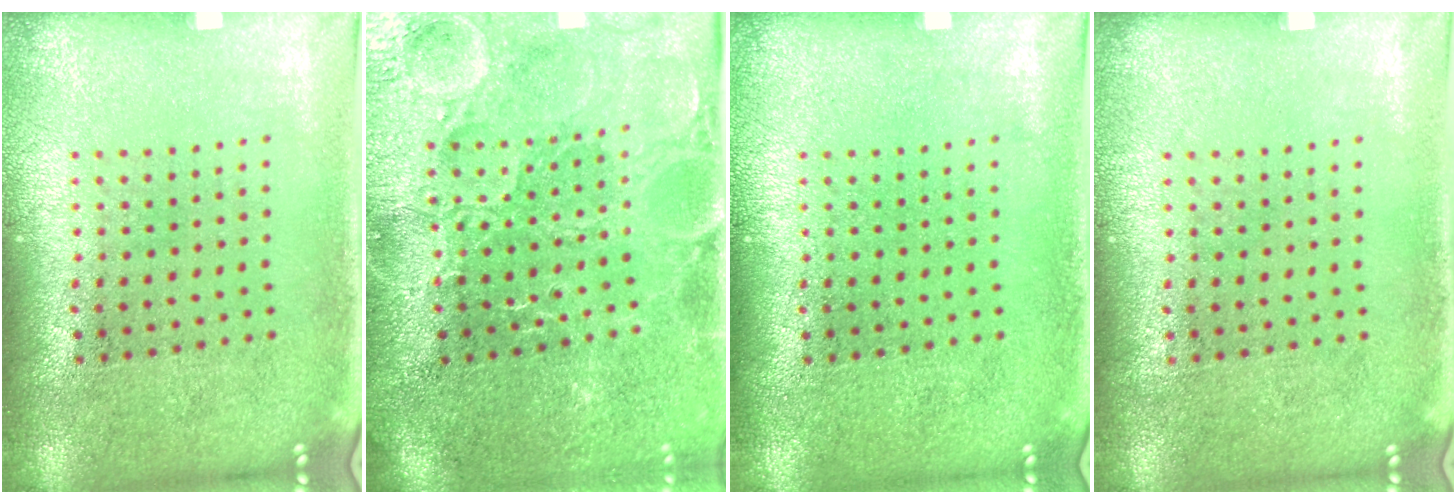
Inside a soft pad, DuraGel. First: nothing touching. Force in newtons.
{"total": 3.8, "press": 3.7, "slide": 0.8}
{"total": 0.0}
{"total": 0.0}